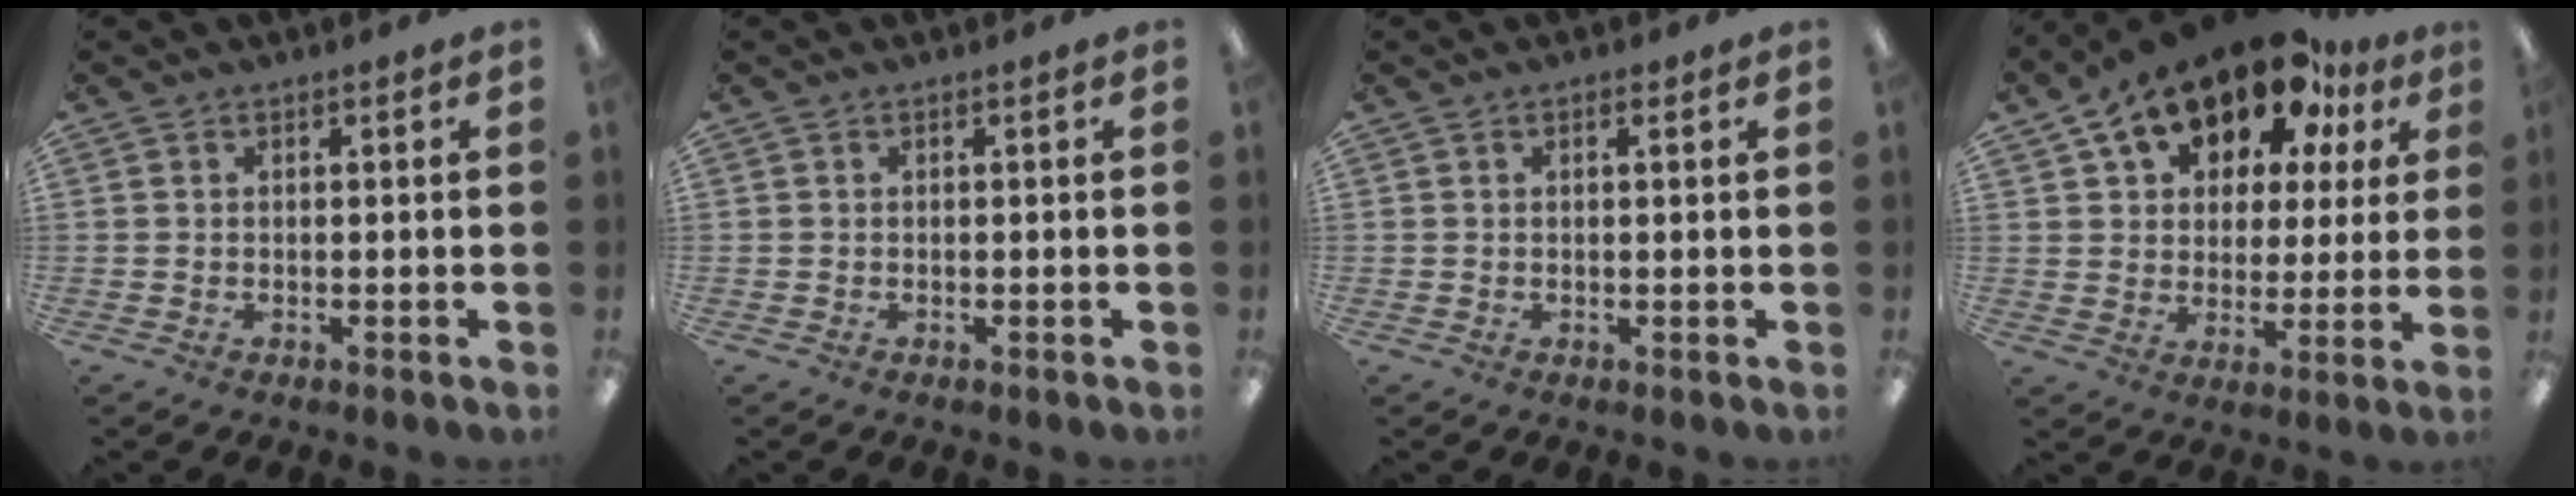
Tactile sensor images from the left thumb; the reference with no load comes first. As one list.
[{"total": 0.0}, {"total": 0.9, "force": [0.5, 0.4, 0.6], "torque": [-0.005, -0.001, 0.007]}, {"total": 17.2, "force": [12.3, 8.7, 8.2], "torque": [-0.156, -0.069, 0.220]}]